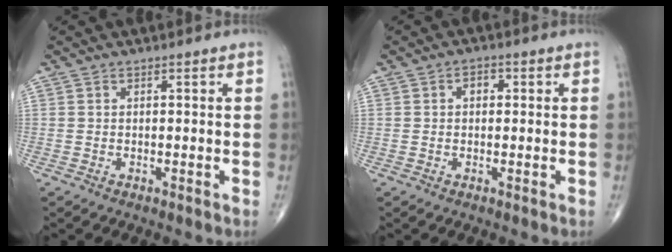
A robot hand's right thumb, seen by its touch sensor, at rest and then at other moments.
{"total": 2.3, "force": [0.4, 1.6, 1.6], "torque": [-0.019, 0.008, 0.003]}